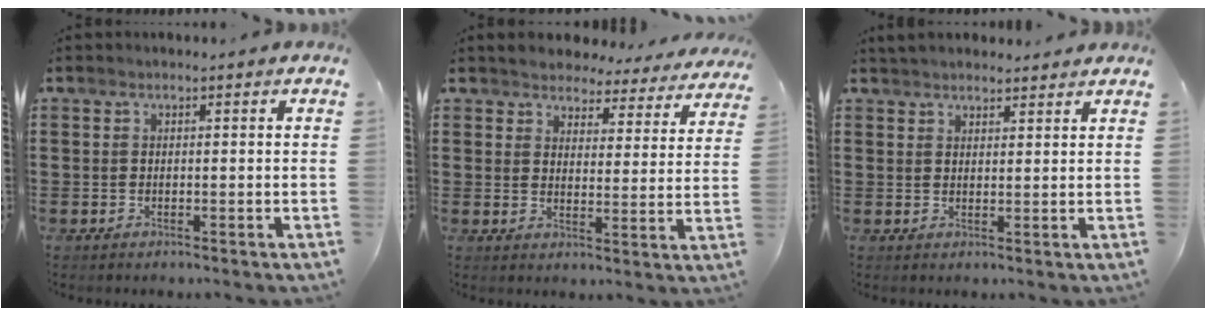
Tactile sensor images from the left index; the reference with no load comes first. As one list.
[{"total": 4.3, "force": [4.2, 0.8, -0.1], "torque": [-0.016, -0.031, 0.070]}, {"total": 2.6, "force": [2.6, 0.5, 0.2], "torque": [-0.010, 0.001, 0.051]}]